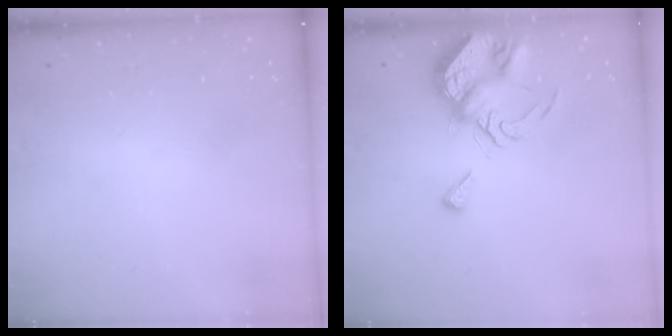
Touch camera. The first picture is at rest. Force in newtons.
{"total": 8.4, "press": 8.4, "slide": 0.4}